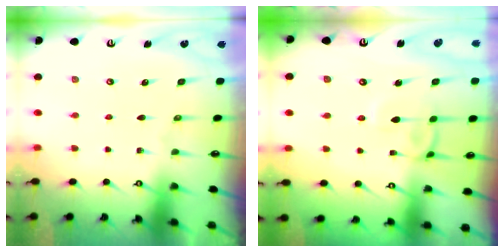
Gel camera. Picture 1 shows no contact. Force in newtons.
{"total": 0.9, "press": 0.6, "slide": 0.7}